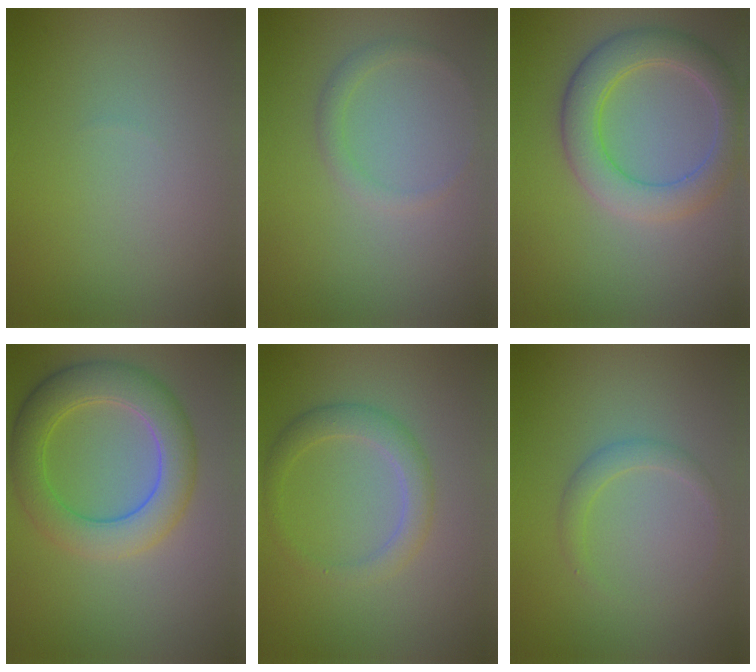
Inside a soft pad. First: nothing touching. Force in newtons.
{"total": 1.3, "press": 1.3, "slide": 0.1}
{"total": 5.3, "press": 5.3, "slide": 0.4}
{"total": 6.2, "press": 6.2, "slide": 0.2}
{"total": 2.7, "press": 2.7, "slide": 0.1}
{"total": 1.5, "press": 1.5, "slide": 0.1}